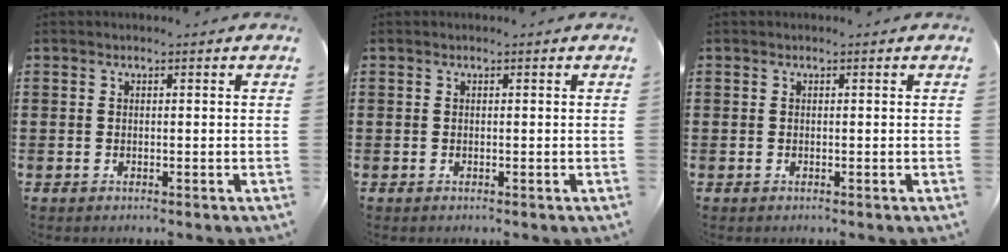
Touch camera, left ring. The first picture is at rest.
{"total": 0.0}
{"total": 0.0}